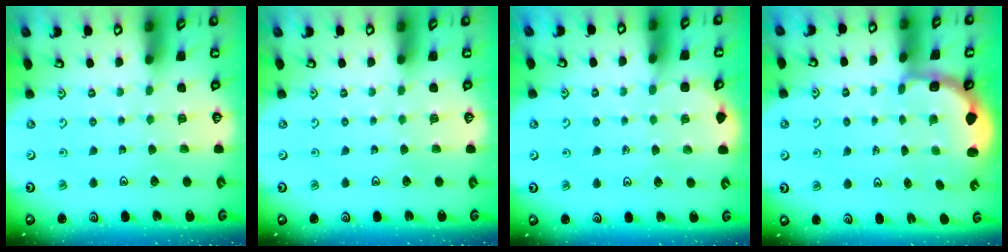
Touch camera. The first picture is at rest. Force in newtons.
{"total": 0.0}
{"total": 3.9, "press": 3.8, "slide": 0.4}
{"total": 2.7, "press": 2.1, "slide": 1.7}